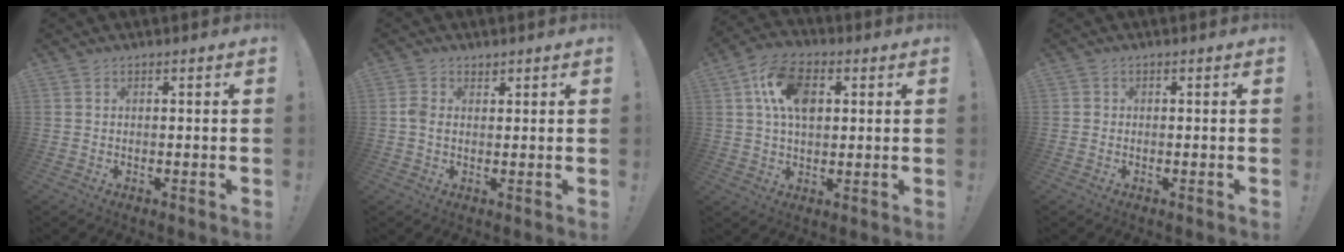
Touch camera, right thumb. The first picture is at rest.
{"total": 3.3, "force": [1.1, 2.4, 1.9], "torque": [-0.037, 0.000, 0.022]}
{"total": 13.1, "force": [3.7, 8.2, 9.5], "torque": [-0.160, 0.008, 0.070]}
{"total": 0.9, "force": [-0.2, 0.8, 0.1], "torque": [-0.009, 0.006, -0.001]}